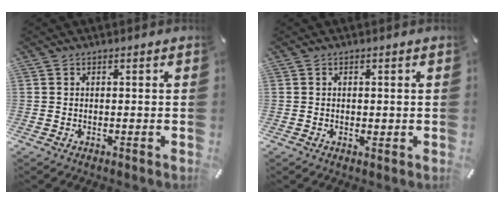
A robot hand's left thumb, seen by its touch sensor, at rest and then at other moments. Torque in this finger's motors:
{"motor_torque": [-0.06, -0.12, 0.10, -0.09, 0.02]}